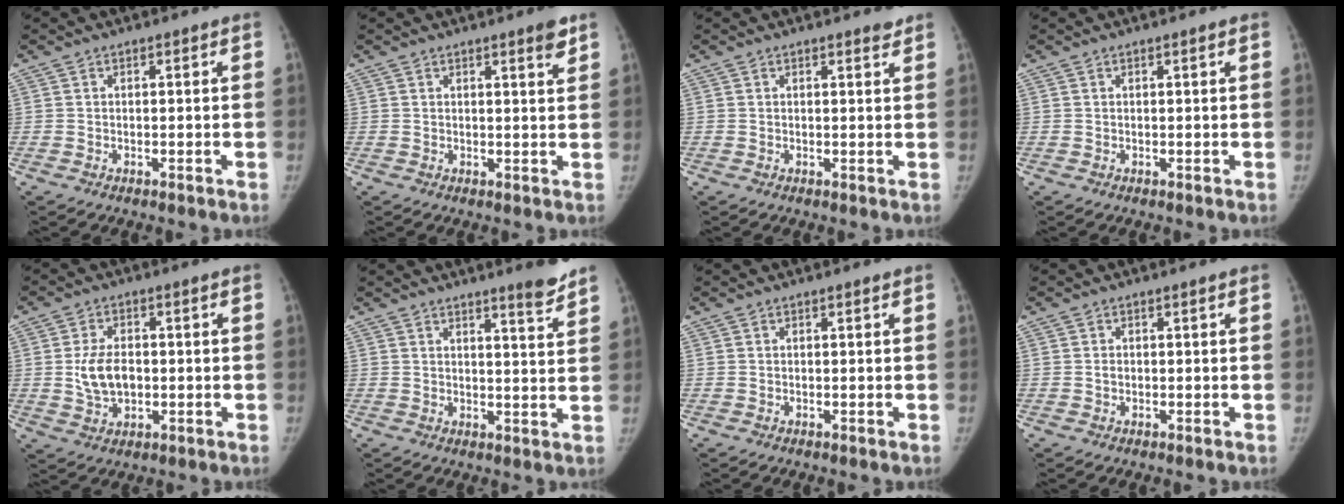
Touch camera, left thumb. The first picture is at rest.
{"total": 2.9, "force": [2.0, 0.3, 2.1], "torque": [-0.026, -0.013, 0.026]}
{"total": 1.3, "force": [1.2, 0.3, 0.6], "torque": [-0.005, -0.010, 0.015]}
{"total": 0.5, "force": [0.3, -0.1, 0.5], "torque": [-0.011, 0.000, 0.005]}
{"total": 7.1, "force": [-0.2, 4.6, 5.4], "torque": [-0.095, 0.002, 0.002]}
{"total": 5.2, "force": [4.2, 0.1, 3.1], "torque": [-0.034, -0.037, 0.058]}
{"total": 0.0}
{"total": 0.8, "force": [0.0, 0.5, 0.6], "torque": [-0.010, 0.005, 0.002]}